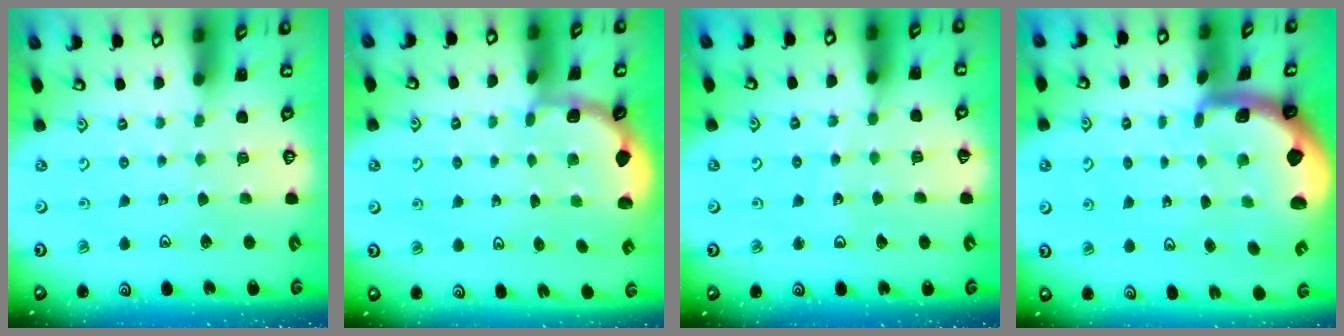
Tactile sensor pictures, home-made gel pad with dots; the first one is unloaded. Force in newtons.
{"total": 1.9, "press": 1.8, "slide": 0.7}
{"total": 4.9, "press": 4.9, "slide": 0.6}
{"total": 2.9, "press": 2.9, "slide": 0.5}